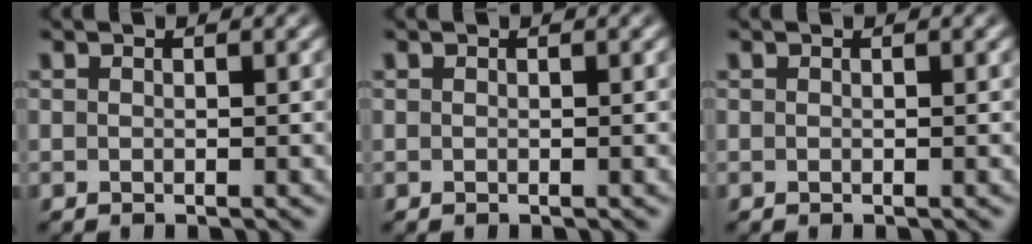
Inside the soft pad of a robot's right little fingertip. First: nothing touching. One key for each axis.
{"total": 0.0}
{"total": 0.0}